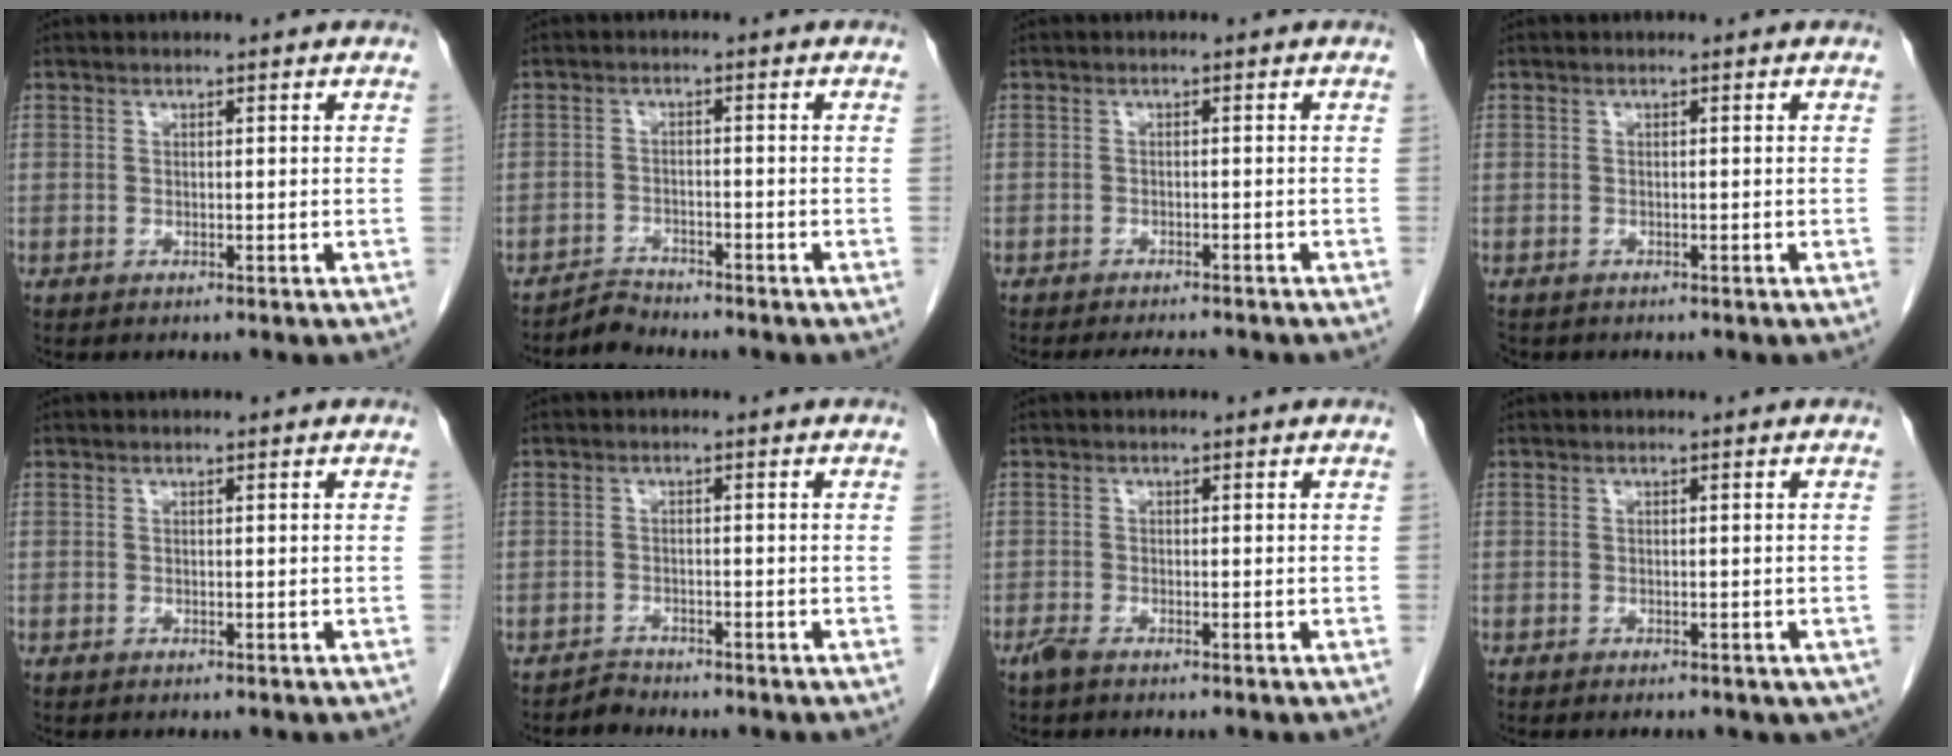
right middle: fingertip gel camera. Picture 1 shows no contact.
{"total": 1.6, "force": [-1.4, 0.1, -0.7], "torque": [0.018, -0.011, -0.024]}
{"total": 4.4, "force": [-4.1, 0.7, 1.4], "torque": [-0.017, -0.008, -0.058]}
{"total": 1.3, "force": [-1.1, 0.7, 0.3], "torque": [-0.012, -0.001, -0.016]}
{"total": 0.0}
{"total": 0.8, "force": [-0.5, 0.2, -0.6], "torque": [0.015, -0.005, -0.008]}
{"total": 1.5, "force": [-1.2, 0.3, 0.9], "torque": [-0.026, -0.004, -0.023]}
{"total": 3.8, "force": [-2.7, 1.8, 2.0], "torque": [-0.020, -0.005, -0.027]}